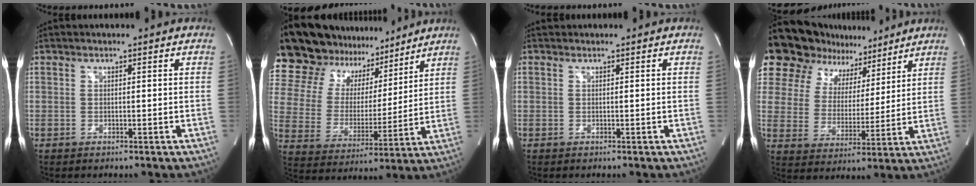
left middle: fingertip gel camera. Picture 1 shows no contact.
{"total": 20.7, "force": [18.0, 8.4, 5.9], "torque": [-0.118, 0.039, 0.297]}
{"total": 0.6, "force": [0.6, 0.1, 0.1], "torque": [-0.008, 0.014, 0.014]}
{"total": 17.7, "force": [14.2, 9.0, 5.5], "torque": [-0.106, 0.038, 0.235]}